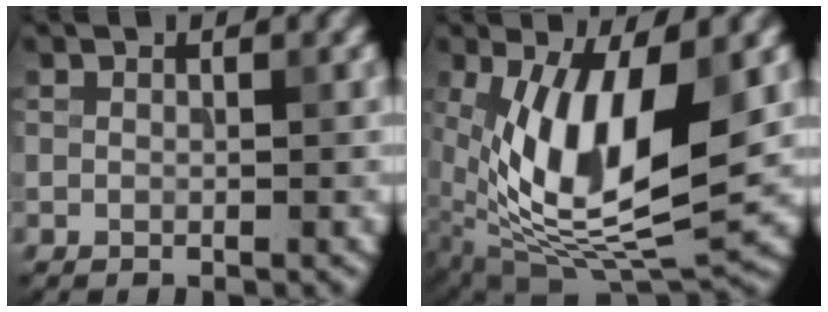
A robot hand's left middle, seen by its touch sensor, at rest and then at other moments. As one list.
[{"total": 11.7, "force": [0.7, 4.9, 10.6], "torque": [-0.204, -0.008, 0.012]}]